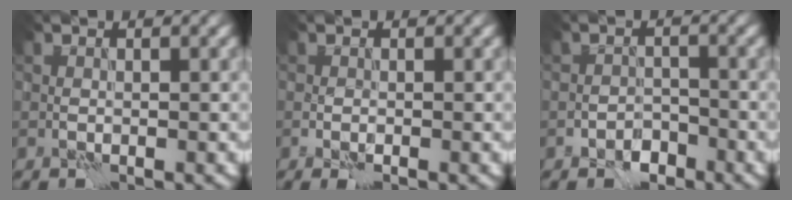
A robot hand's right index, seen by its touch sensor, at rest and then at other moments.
{"total": 1.0, "force": [-0.3, 0.3, 0.9], "torque": [-0.020, -0.001, -0.004]}
{"total": 2.0, "force": [-1.6, 1.1, 0.6], "torque": [-0.003, 0.005, -0.030]}